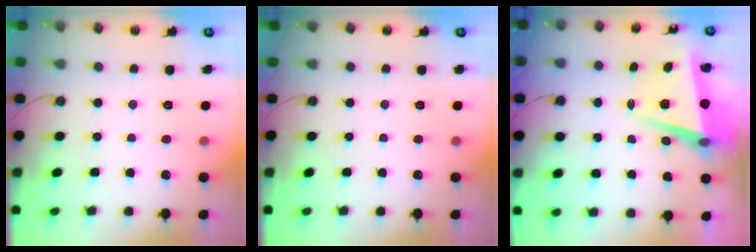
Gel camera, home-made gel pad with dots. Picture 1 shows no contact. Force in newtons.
{"total": 0.0}
{"total": 6.6, "press": 6.5, "slide": 1.2}